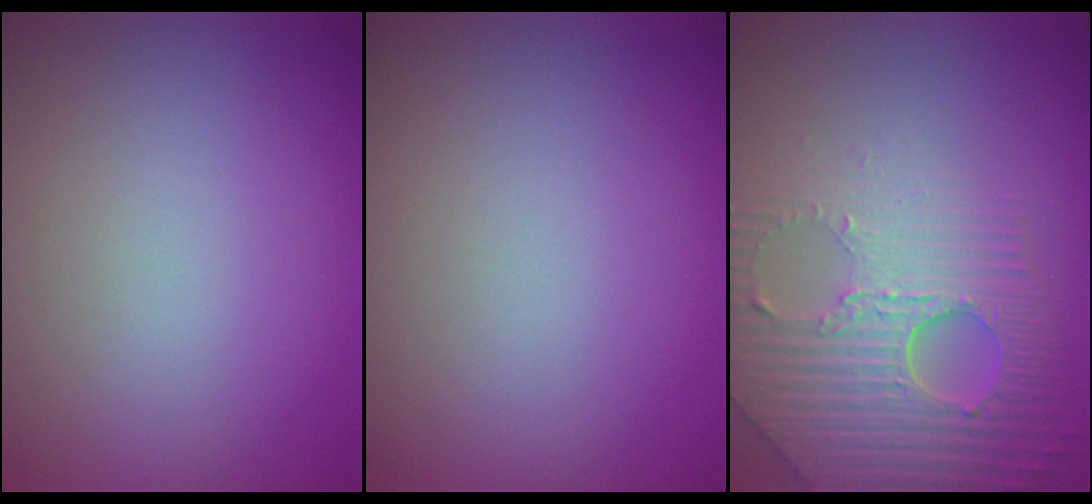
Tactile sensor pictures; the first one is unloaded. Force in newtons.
{"total": 0.0}
{"total": 8.7, "press": 5.9, "slide": 6.4}